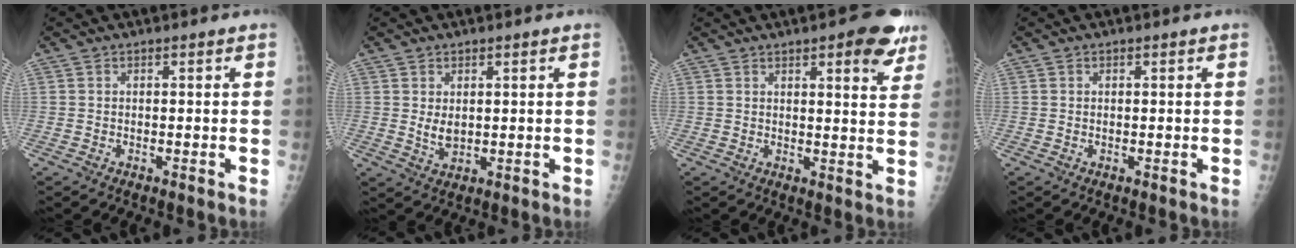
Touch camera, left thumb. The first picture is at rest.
{"total": 3.3, "force": [0.7, 2.0, 2.5], "torque": [-0.034, -0.011, 0.019]}
{"total": 8.5, "force": [4.9, 2.6, 6.5], "torque": [-0.056, -0.020, 0.057]}
{"total": 0.0}